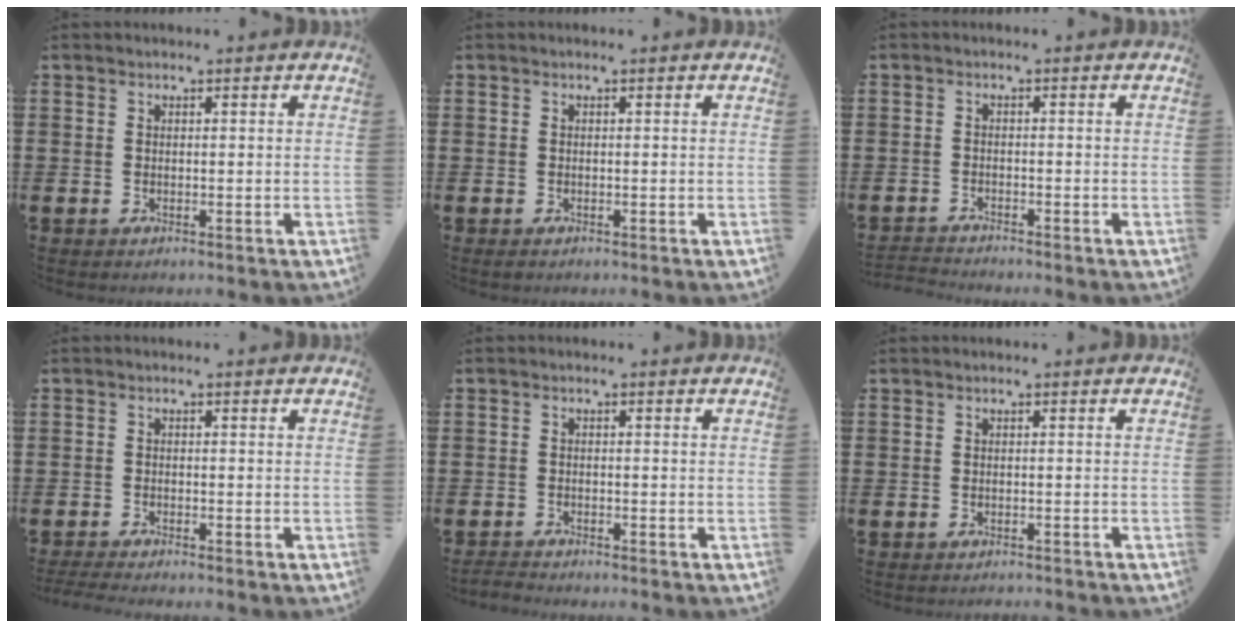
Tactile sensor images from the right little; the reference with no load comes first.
{"total": 0.0}
{"total": 1.3, "force": [-1.3, -0.1, -0.1], "torque": [-0.001, 0.002, -0.028]}
{"total": 1.2, "force": [-1.1, 0.0, 0.5], "torque": [-0.009, 0.001, -0.022]}
{"total": 1.1, "force": [-1.1, 0.1, 0.2], "torque": [-0.005, 0.002, -0.023]}
{"total": 0.5, "force": [-0.5, -0.1, 0.0], "torque": [0.000, -0.001, -0.011]}